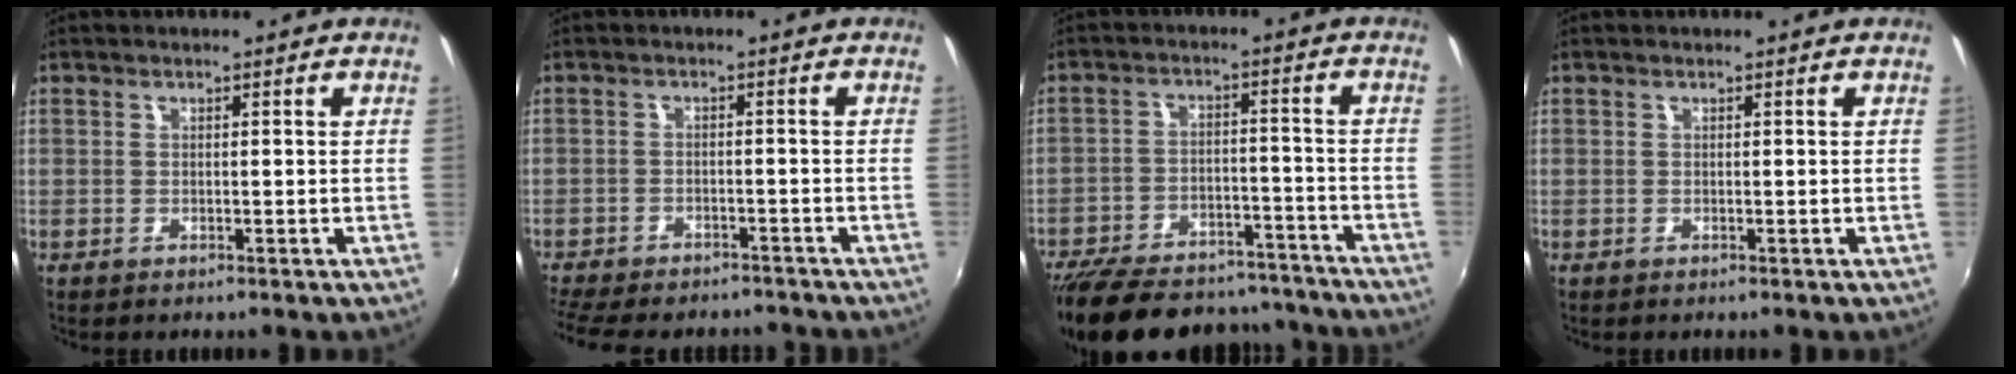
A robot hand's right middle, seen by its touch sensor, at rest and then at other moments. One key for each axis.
{"total": 14.5, "fx": -12.3, "fy": 4.9, "fz": 5.8, "tx": -0.140, "ty": -0.019, "tz": -0.176}
{"total": 26.4, "fx": -22.5, "fy": 9.5, "fz": 10.1, "tx": -0.215, "ty": 0.014, "tz": -0.300}
{"total": 0.0}